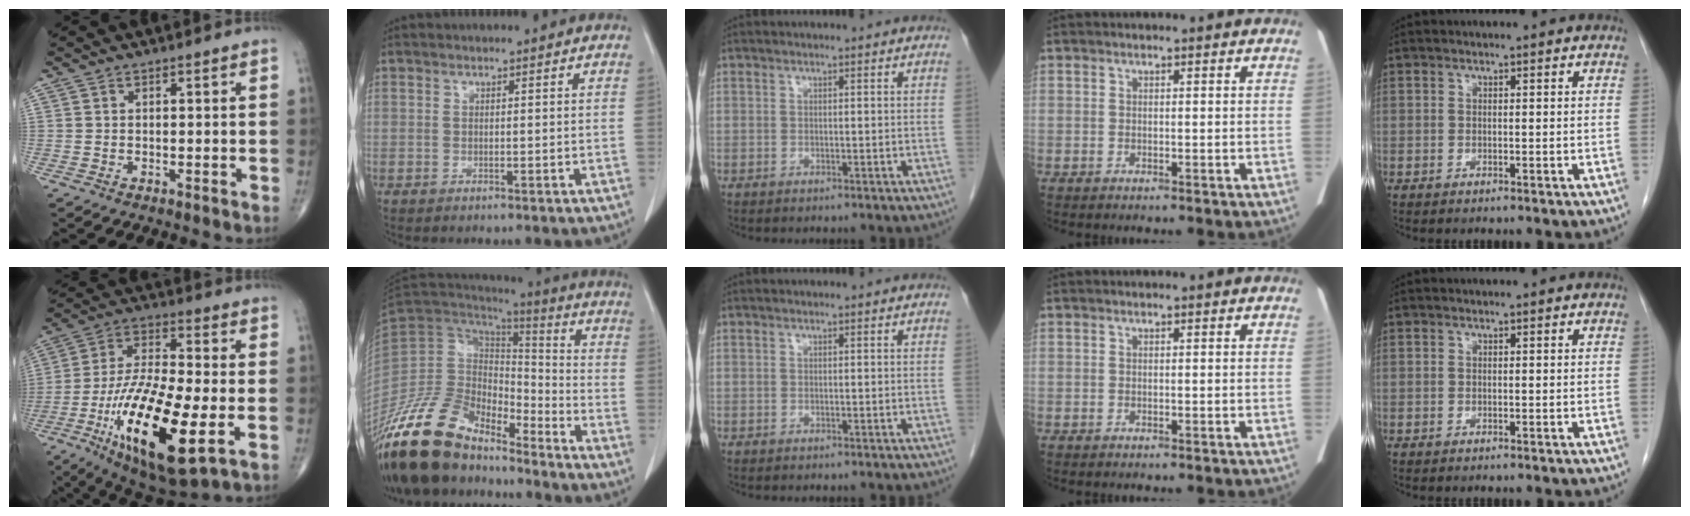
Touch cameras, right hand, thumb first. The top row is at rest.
{"thumb": {"total": 23.9, "force": [-7.0, 7.3, 21.6], "torque": [-0.434, -0.006, -0.113]}, "index": {"total": 18.5, "force": [-15.3, 7.2, 7.6], "torque": [-0.139, 0.037, -0.280]}}